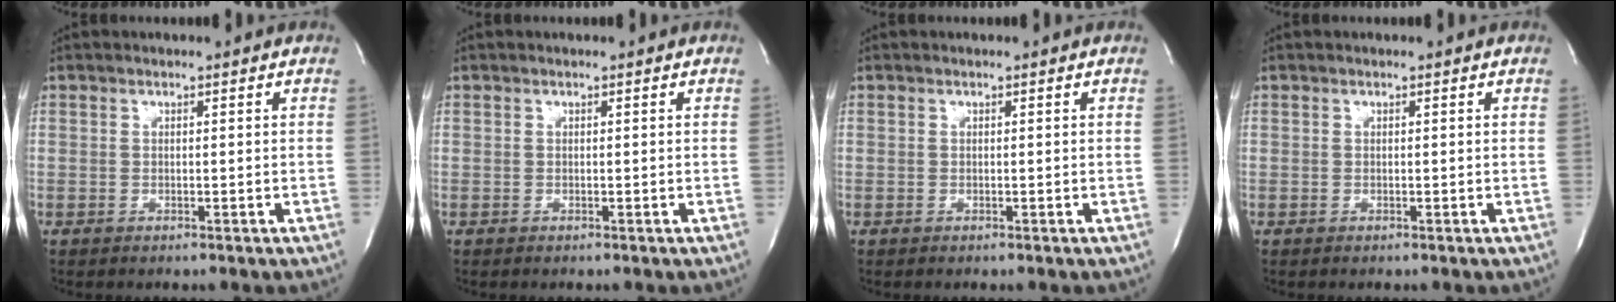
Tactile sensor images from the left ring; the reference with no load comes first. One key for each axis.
{"total": 0.0}
{"total": 0.0}
{"total": 0.0}